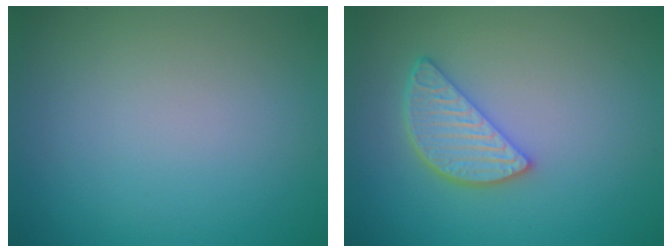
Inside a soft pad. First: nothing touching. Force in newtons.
{"total": 3.6, "press": 3.1, "slide": 1.9}